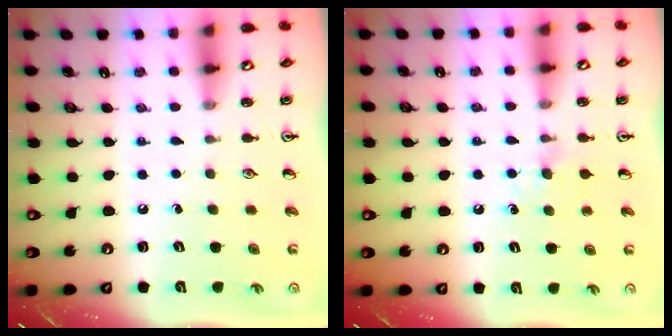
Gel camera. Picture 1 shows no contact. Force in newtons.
{"total": 5.7, "press": 5.7, "slide": 0.8}